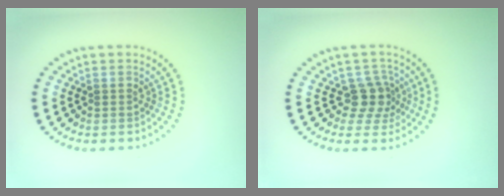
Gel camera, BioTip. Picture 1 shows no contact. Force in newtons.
{"total": 2.8, "press": 2.1, "slide": 1.8}